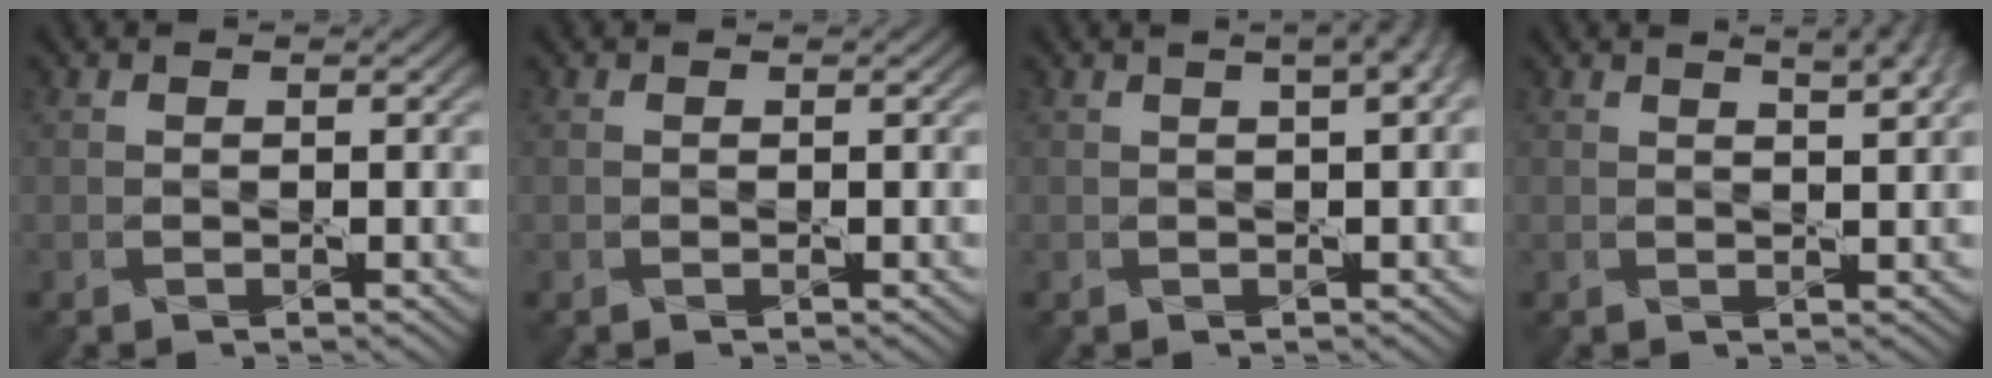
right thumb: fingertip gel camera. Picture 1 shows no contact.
{"total": 0.0}
{"total": 5.9, "force": [2.7, 2.4, 4.8], "torque": [-0.043, 0.024, 0.021]}
{"total": 5.2, "force": [3.2, 1.7, 3.8], "torque": [-0.043, 0.018, 0.020]}